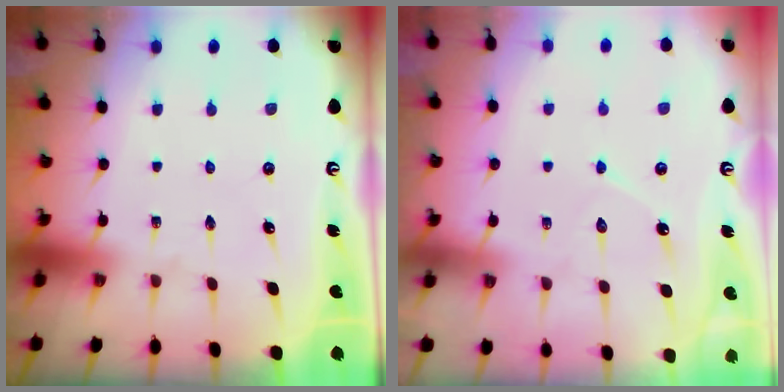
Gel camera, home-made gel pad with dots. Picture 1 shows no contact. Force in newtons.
{"total": 7.0, "press": 7.0, "slide": 0.4}